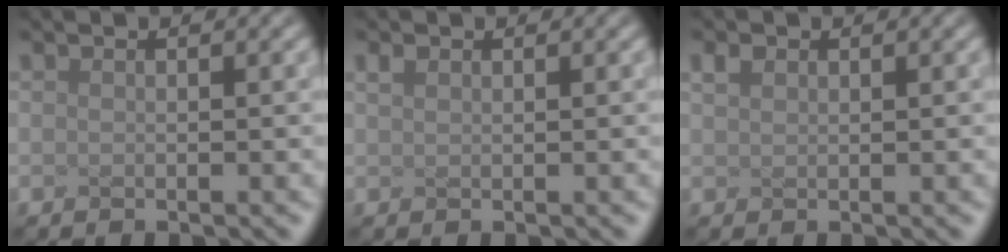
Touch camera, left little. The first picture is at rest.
{"total": 0.7, "force": [0.5, 0.4, 0.4], "torque": [-0.011, 0.003, 0.013]}
{"total": 1.0, "force": [0.7, 0.6, 0.5], "torque": [-0.011, 0.004, 0.016]}